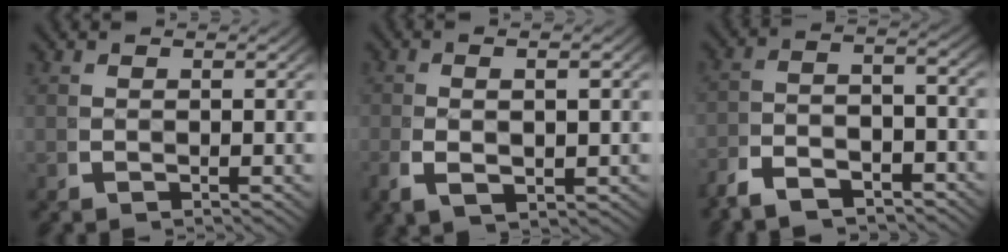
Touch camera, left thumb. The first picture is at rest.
{"total": 3.5, "force": [-0.1, 1.3, 3.2], "torque": [-0.070, -0.004, 0.006]}
{"total": 4.3, "force": [-2.9, 1.7, 2.7], "torque": [-0.047, -0.009, -0.051]}